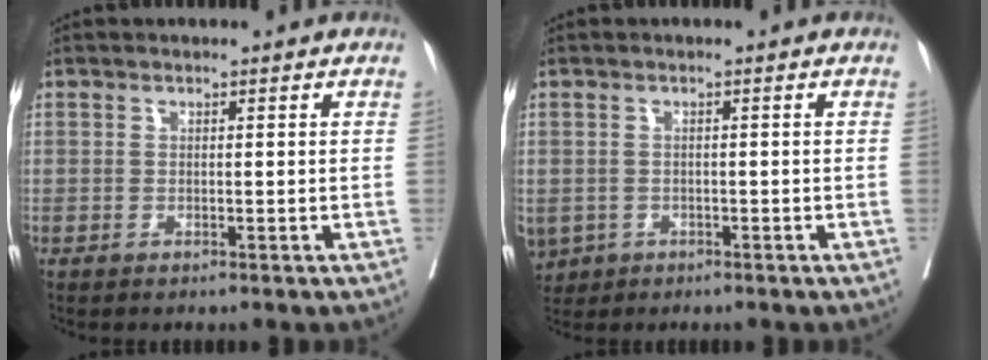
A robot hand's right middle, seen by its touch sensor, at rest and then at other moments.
{"total": 5.7, "force": [-2.7, 4.7, 1.6], "torque": [-0.041, -0.001, -0.037]}